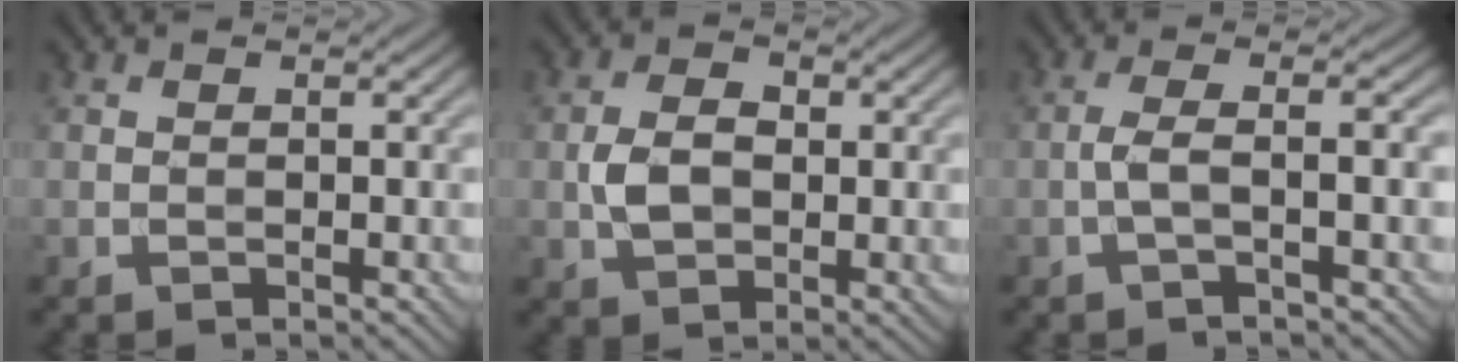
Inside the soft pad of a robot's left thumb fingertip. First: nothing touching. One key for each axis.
{"total": 5.0, "fx": -0.2, "fy": 3.4, "fz": 3.7, "tx": -0.071, "ty": -0.002, "tz": -0.006}
{"total": 3.6, "fx": -0.8, "fy": 0.8, "fz": 3.4, "tx": -0.059, "ty": 0.009, "tz": -0.027}